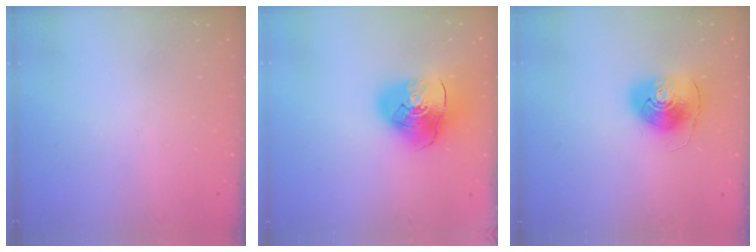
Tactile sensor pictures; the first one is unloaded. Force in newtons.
{"total": 15.0, "press": 14.8, "slide": 2.2}
{"total": 10.2, "press": 10.1, "slide": 1.1}